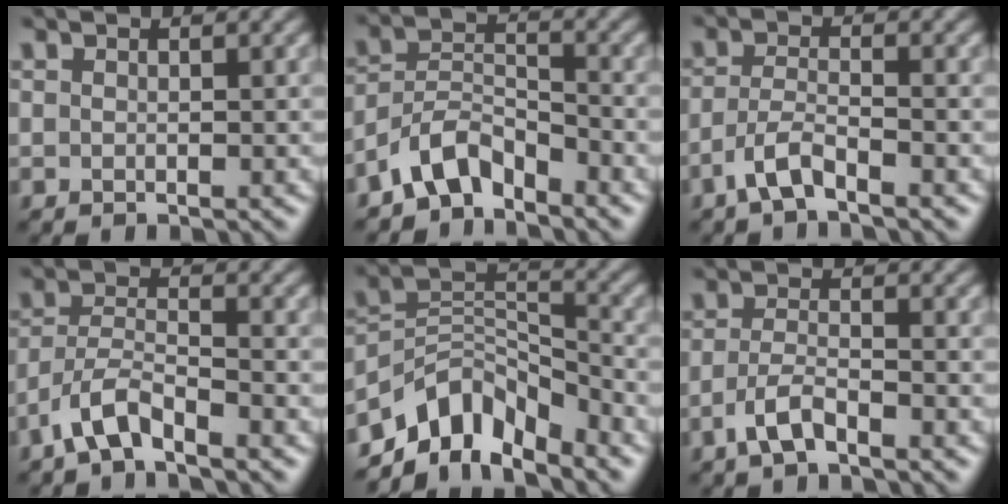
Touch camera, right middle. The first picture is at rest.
{"total": 4.6, "force": [-3.6, 2.0, 1.9], "torque": [-0.033, 0.007, -0.080]}
{"total": 2.9, "force": [-2.0, 0.7, 2.1], "torque": [-0.048, 0.005, -0.048]}
{"total": 3.9, "force": [-2.9, 1.1, 2.4], "torque": [-0.052, 0.006, -0.067]}
{"total": 7.2, "force": [-5.7, 3.3, 2.9], "torque": [-0.032, -0.002, -0.116]}
{"total": 2.7, "force": [-1.7, 0.8, 2.0], "torque": [-0.046, 0.004, -0.041]}